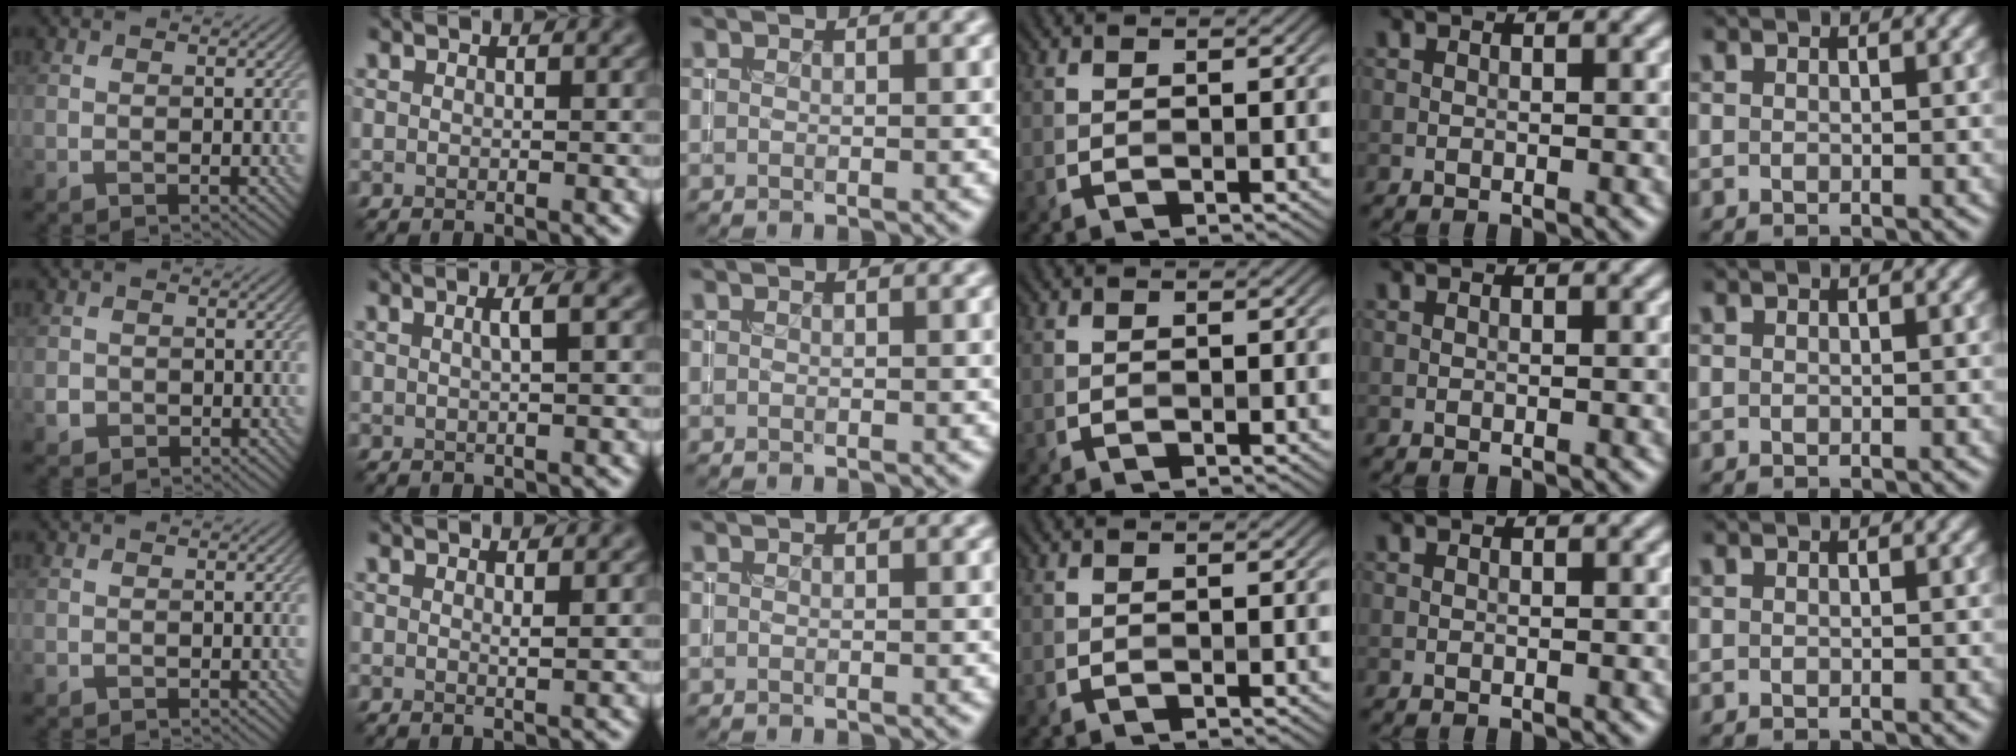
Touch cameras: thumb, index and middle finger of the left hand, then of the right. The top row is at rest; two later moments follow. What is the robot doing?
{"motion": "insert", "object": "coin"}